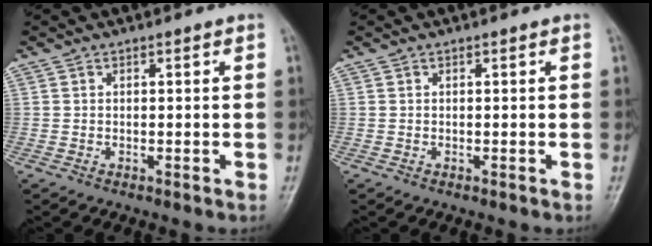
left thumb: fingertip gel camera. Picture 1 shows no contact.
{"total": 0.0}